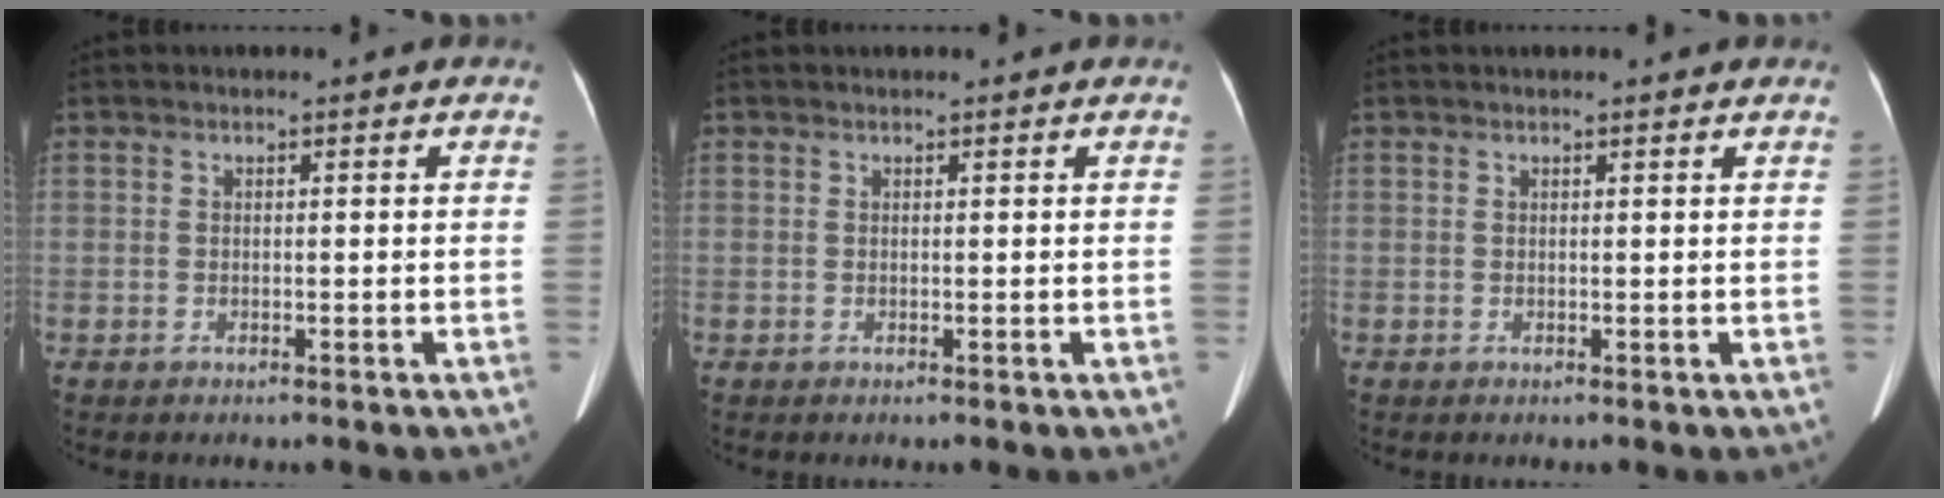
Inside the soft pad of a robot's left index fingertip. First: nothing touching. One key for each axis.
{"total": 1.3, "fx": 1.2, "fy": 0.1, "fz": 0.4, "tx": -0.007, "ty": 0.020, "tz": 0.018}
{"total": 2.0, "fx": 1.8, "fy": 0.1, "fz": 0.7, "tx": -0.011, "ty": 0.012, "tz": 0.020}